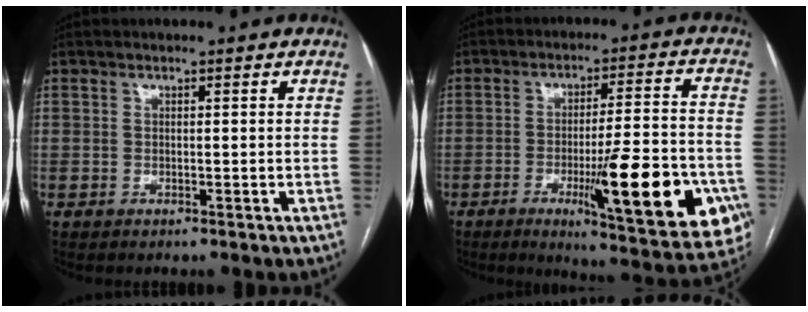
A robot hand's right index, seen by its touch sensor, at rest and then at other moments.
{"total": 20.3, "force": [-6.8, 2.9, 18.9], "torque": [-0.210, -0.010, -0.083]}